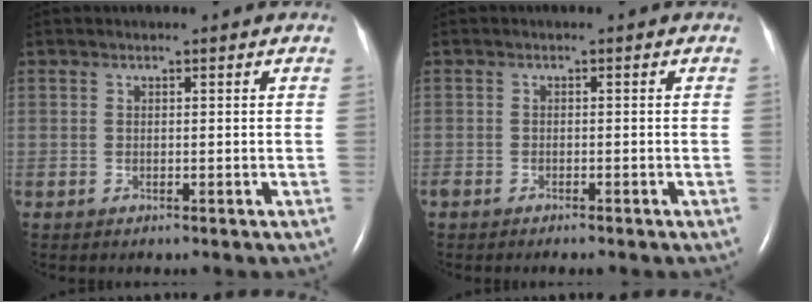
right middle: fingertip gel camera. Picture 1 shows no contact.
{"total": 1.7, "force": [-1.4, 0.4, 0.9], "torque": [-0.016, -0.002, -0.018]}